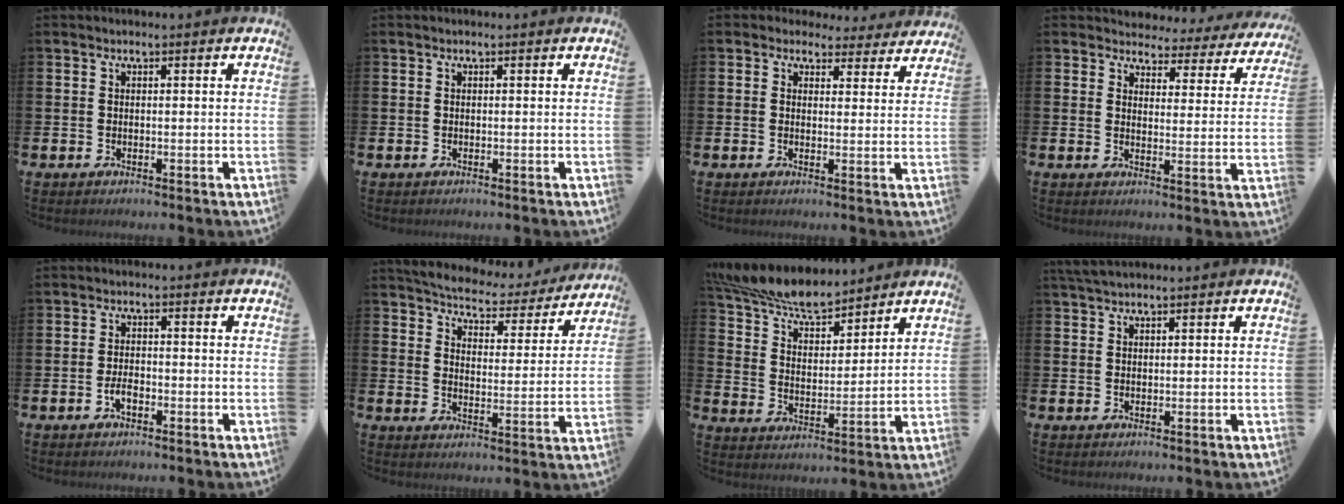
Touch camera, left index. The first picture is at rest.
{"total": 0.0}
{"total": 3.1, "force": [2.5, 1.7, 0.1], "torque": [-0.002, -0.019, 0.040]}
{"total": 3.1, "force": [2.9, 1.2, 0.0], "torque": [-0.013, -0.032, 0.043]}
{"total": 2.2, "force": [-0.9, 1.0, 1.7], "torque": [-0.030, 0.002, -0.017]}
{"total": 5.6, "force": [5.4, 1.1, 1.0], "torque": [-0.048, -0.042, 0.091]}
{"total": 8.9, "force": [8.3, 1.5, 2.8], "torque": [-0.090, -0.046, 0.151]}
{"total": 2.7, "force": [2.3, 0.8, 1.1], "torque": [-0.021, 0.000, 0.041]}